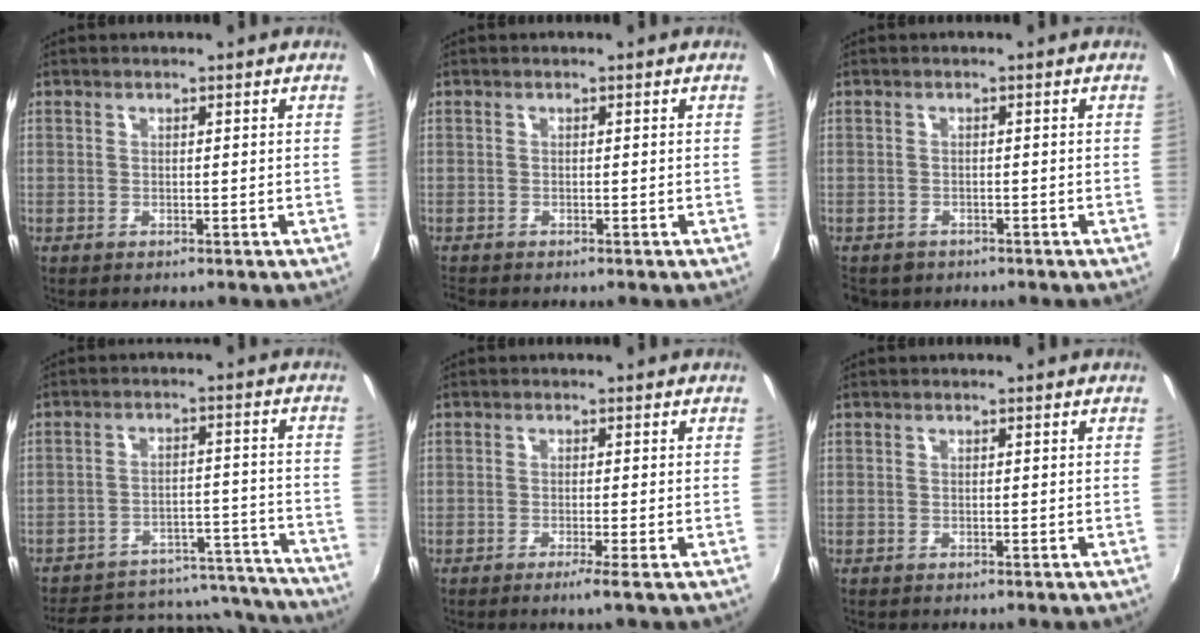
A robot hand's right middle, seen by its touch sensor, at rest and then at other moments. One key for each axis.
{"total": 0.8, "fx": -0.8, "fy": 0.2, "fz": 0.1, "tx": -0.005, "ty": -0.006, "tz": -0.018}
{"total": 3.3, "fx": -2.3, "fy": 2.2, "fz": 1.1, "tx": -0.031, "ty": -0.010, "tz": -0.034}
{"total": 24.3, "fx": -21.1, "fy": 8.8, "fz": 8.3, "tx": -0.156, "ty": 0.038, "tz": -0.245}
{"total": 1.9, "fx": -1.1, "fy": -0.7, "fz": 1.4, "tx": -0.030, "ty": -0.004, "tz": -0.025}
{"total": 0.0}